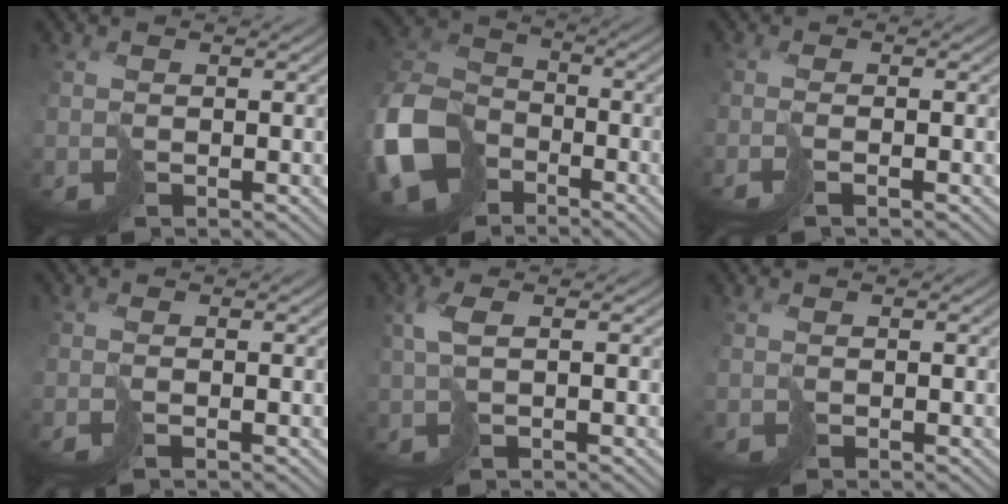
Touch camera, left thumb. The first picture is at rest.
{"total": 13.7, "force": [-5.9, 9.7, 7.6], "torque": [-0.215, -0.031, -0.125]}
{"total": 2.3, "force": [-1.0, 0.5, 2.0], "torque": [-0.035, 0.000, -0.031]}
{"total": 1.3, "force": [-0.6, 0.2, 1.2], "torque": [-0.025, 0.000, -0.018]}
{"total": 3.0, "force": [0.9, 0.8, 2.7], "torque": [-0.057, 0.010, 0.017]}
{"total": 0.0}